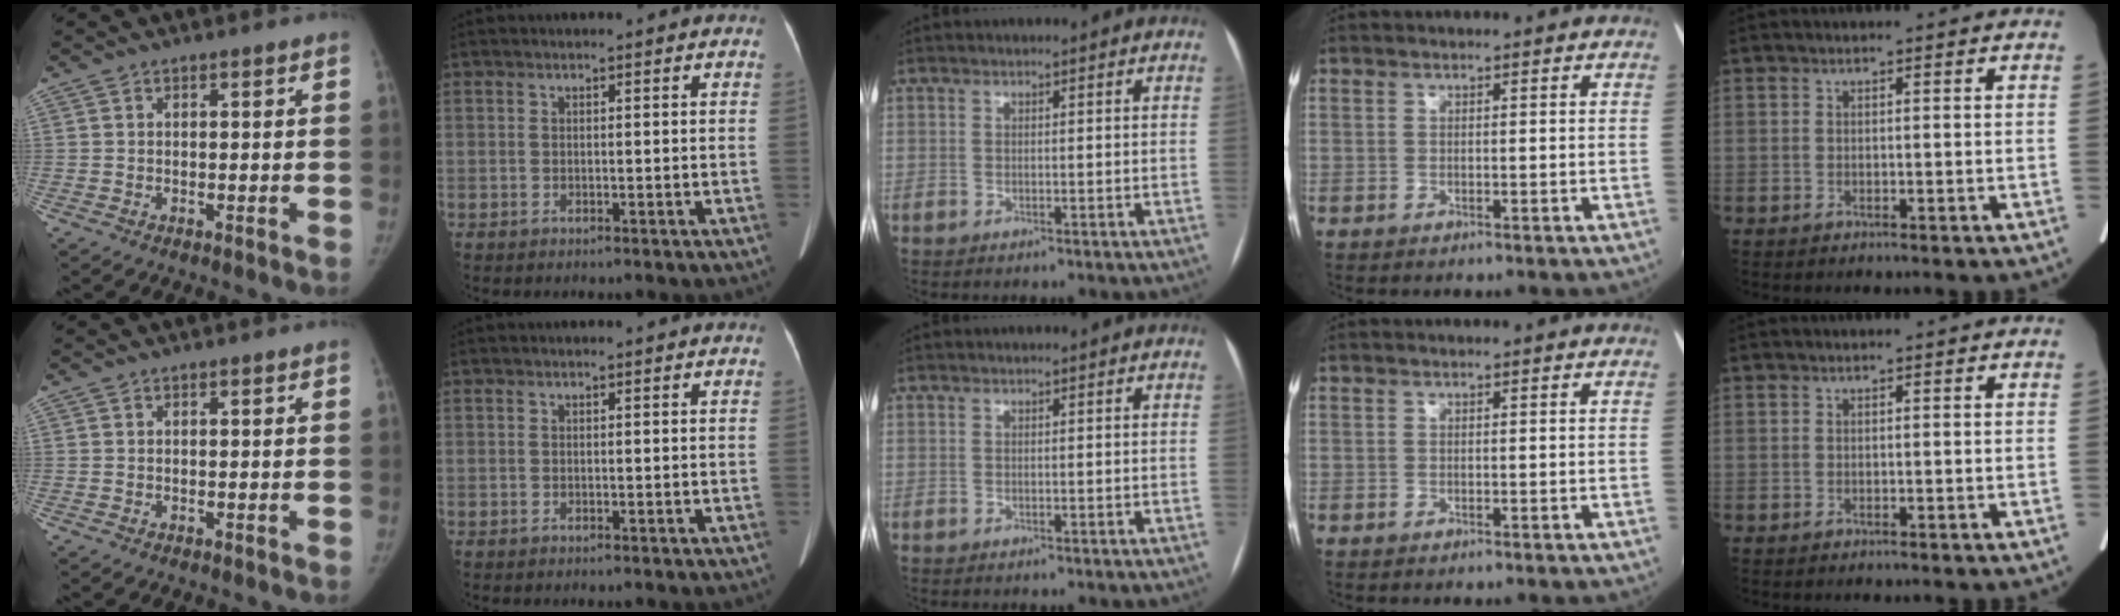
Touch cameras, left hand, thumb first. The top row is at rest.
{}